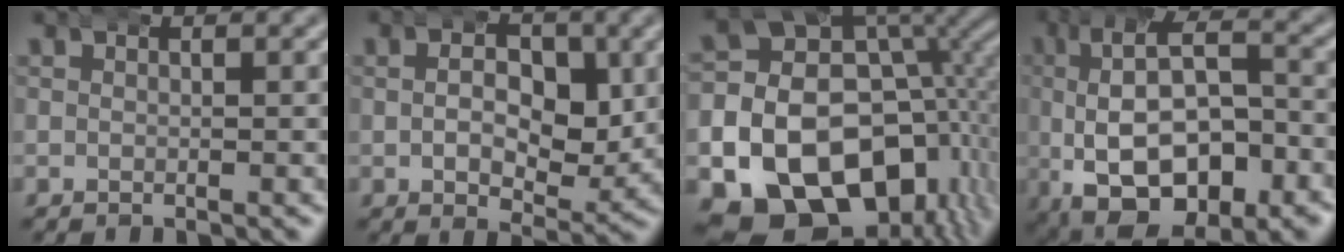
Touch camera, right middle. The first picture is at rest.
{"total": 5.7, "force": [0.3, 3.3, 4.6], "torque": [-0.057, -0.005, -0.002]}
{"total": 22.1, "force": [-5.4, 18.2, 11.4], "torque": [-0.244, -0.084, -0.081]}
{"total": 13.2, "force": [-2.5, 8.5, 9.8], "torque": [-0.181, -0.039, -0.021]}